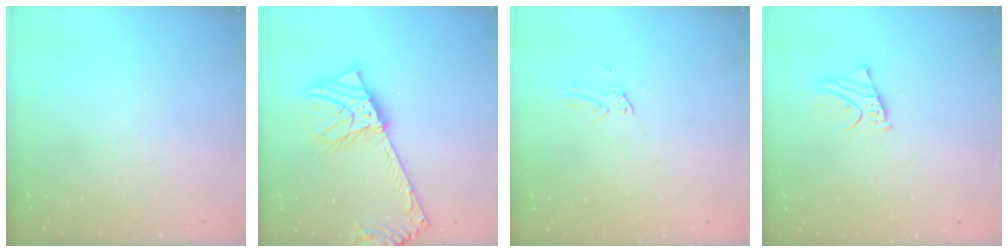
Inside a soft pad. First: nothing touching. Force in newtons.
{"total": 10.9, "press": 10.6, "slide": 2.2}
{"total": 0.0}
{"total": 2.2, "press": 2.2, "slide": 0.1}